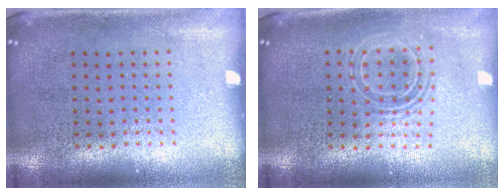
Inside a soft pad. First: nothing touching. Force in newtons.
{"total": 1.7, "press": 1.3, "slide": 1.1}